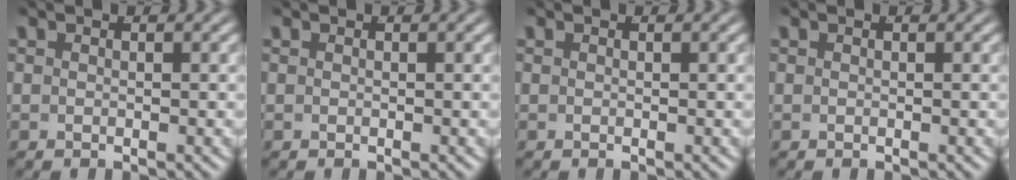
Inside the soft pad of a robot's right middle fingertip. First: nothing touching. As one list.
[{"total": 0.0}, {"total": 0.0}, {"total": 0.0}]